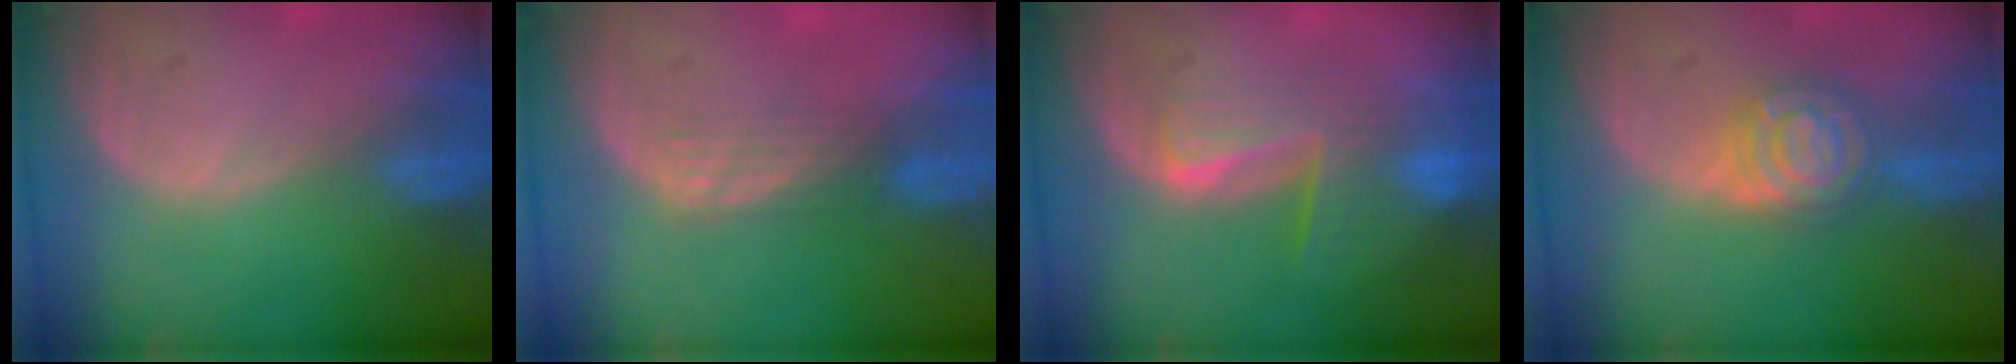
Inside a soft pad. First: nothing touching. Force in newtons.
{"total": 2.9, "press": 2.5, "slide": 1.5}
{"total": 6.5, "press": 6.4, "slide": 1.2}
{"total": 6.7, "press": 6.6, "slide": 0.4}